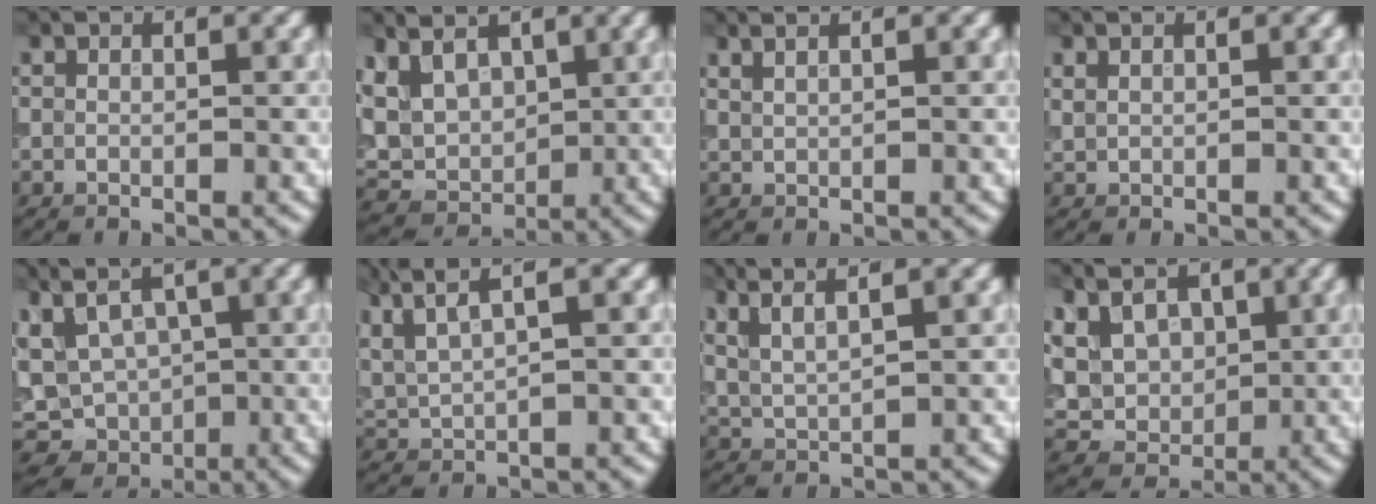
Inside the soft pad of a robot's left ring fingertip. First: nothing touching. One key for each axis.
{"total": 5.8, "fx": 2.8, "fy": 3.9, "fz": 3.2, "tx": -0.076, "ty": 0.003, "tz": 0.045}
{"total": 2.2, "fx": 1.6, "fy": 0.9, "fz": 1.2, "tx": -0.010, "ty": 0.006, "tz": 0.010}
{"total": 0.5, "fx": 0.4, "fy": 0.2, "fz": 0.2, "tx": -0.007, "ty": 0.002, "tz": 0.012}
{"total": 8.2, "fx": 0.8, "fy": 5.5, "fz": 6.0, "tx": -0.096, "ty": 0.000, "tz": 0.023}
{"total": 5.1, "fx": 3.6, "fy": 1.1, "fz": 3.4, "tx": -0.082, "ty": 0.014, "tz": 0.066}
{"total": 5.0, "fx": 3.4, "fy": 1.4, "fz": 3.4, "tx": -0.064, "ty": 0.027, "tz": 0.045}
{"total": 8.5, "fx": 2.9, "fy": 6.5, "fz": 4.5, "tx": -0.078, "ty": 0.015, "tz": 0.032}